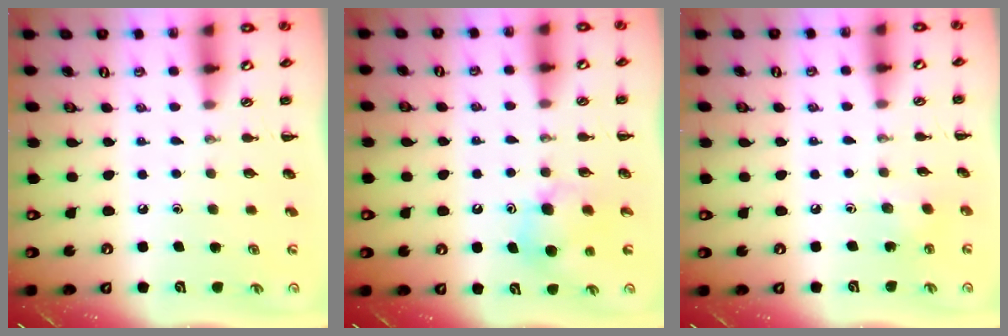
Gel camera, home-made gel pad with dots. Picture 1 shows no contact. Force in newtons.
{"total": 7.1, "press": 7.1, "slide": 0.5}
{"total": 3.0, "press": 2.8, "slide": 0.9}